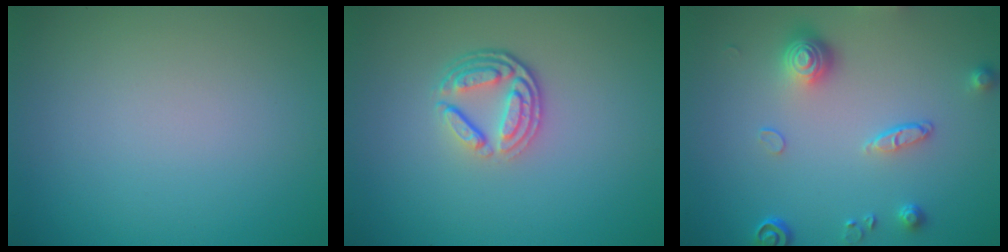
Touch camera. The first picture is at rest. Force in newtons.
{"total": 3.8, "press": 2.8, "slide": 2.6}
{"total": 3.9, "press": 3.1, "slide": 2.4}